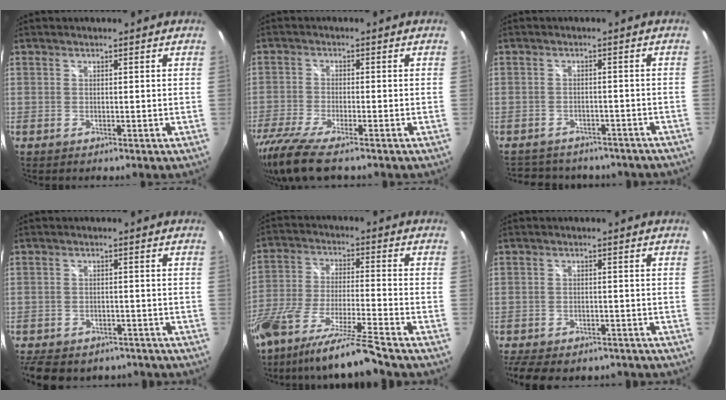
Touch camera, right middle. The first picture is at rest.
{"total": 12.1, "force": [-9.2, 2.2, 7.6], "torque": [-0.177, -0.050, -0.170]}
{"total": 13.9, "force": [-11.3, 6.3, 5.0], "torque": [-0.106, 0.001, -0.143]}
{"total": 12.4, "force": [-9.7, 6.0, 4.9], "torque": [-0.116, -0.012, -0.135]}
{"total": 17.0, "force": [-14.4, -1.2, 8.9], "torque": [-0.171, -0.043, -0.256]}
{"total": 12.5, "force": [-10.0, 5.2, 5.5], "torque": [-0.126, -0.023, -0.141]}